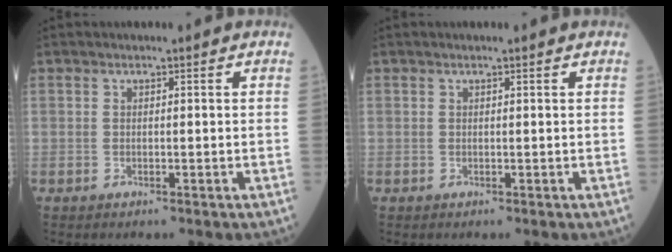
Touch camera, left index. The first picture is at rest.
{"total": 0.0}